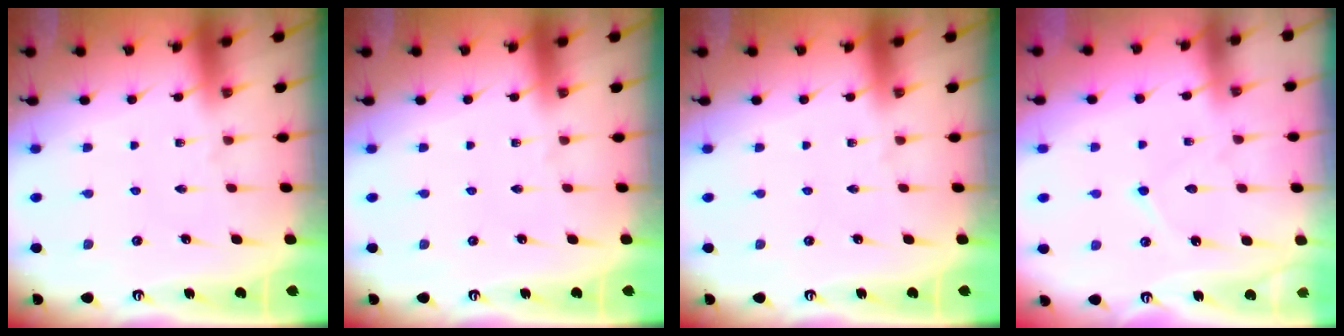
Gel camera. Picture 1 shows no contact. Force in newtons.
{"total": 0.0}
{"total": 0.0}
{"total": 5.1, "press": 5.1, "slide": 0.6}